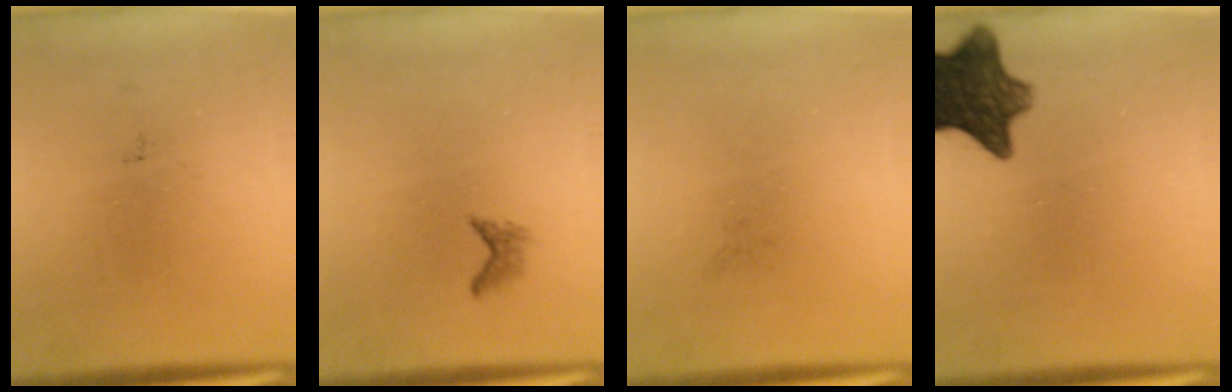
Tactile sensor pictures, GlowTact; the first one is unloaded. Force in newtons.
{"total": 1.0}
{"total": 0.0}
{"total": 10.8}